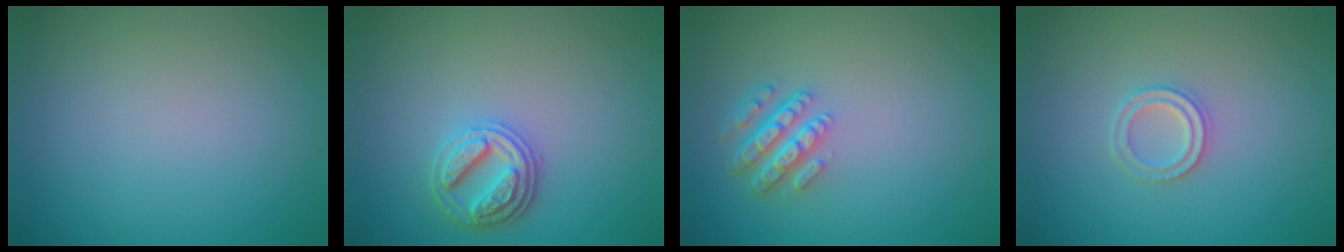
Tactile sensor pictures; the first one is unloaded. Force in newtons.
{"total": 3.3, "press": 3.1, "slide": 1.3}
{"total": 4.2, "press": 3.2, "slide": 2.8}
{"total": 2.0, "press": 1.9, "slide": 0.4}